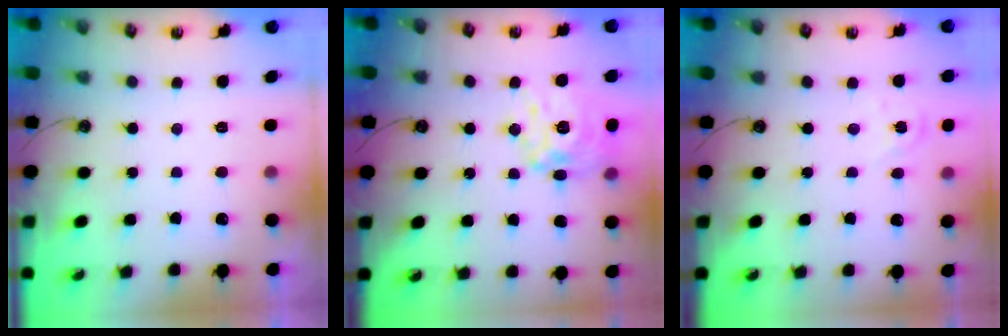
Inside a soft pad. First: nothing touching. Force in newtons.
{"total": 13.8, "press": 13.7, "slide": 1.2}
{"total": 2.1, "press": 2.1, "slide": 0.2}